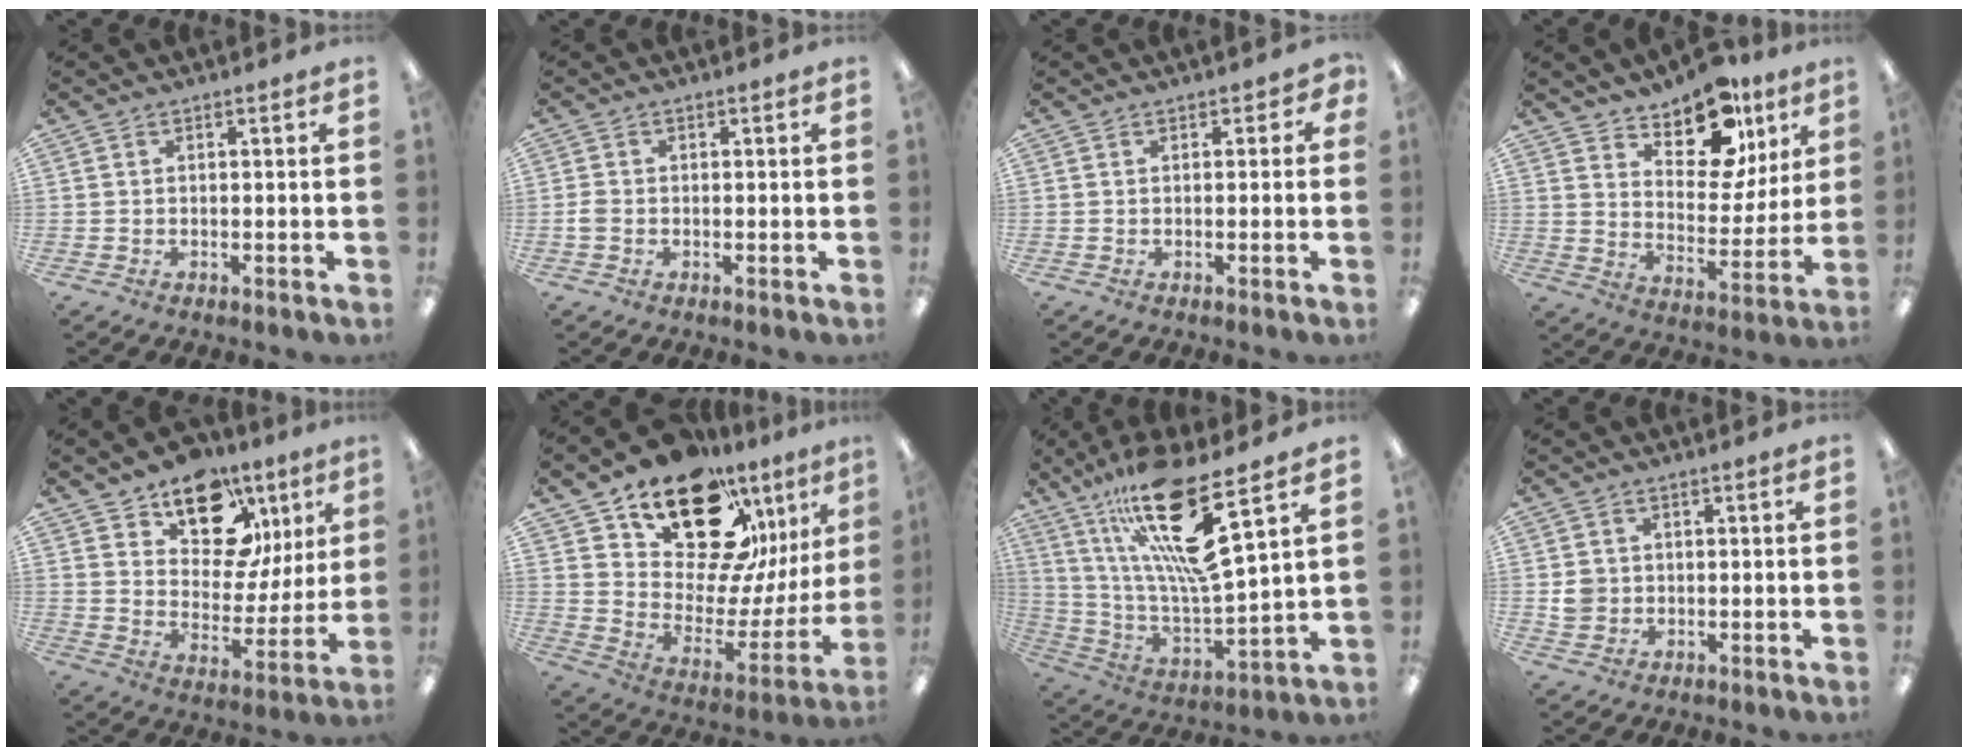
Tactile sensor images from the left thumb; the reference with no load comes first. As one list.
[{"total": 2.0, "force": [-0.5, 1.6, 1.1], "torque": [-0.018, 0.003, -0.008]}, {"total": 1.4, "force": [0.3, 1.2, 0.7], "torque": [-0.006, 0.001, 0.004]}, {"total": 15.4, "force": [11.6, 7.5, 7.0], "torque": [-0.101, -0.075, 0.204]}, {"total": 16.9, "force": [10.8, 10.1, 8.2], "torque": [-0.125, -0.065, 0.196]}, {"total": 20.3, "force": [15.3, 9.4, 9.4], "torque": [-0.152, -0.118, 0.272]}, {"total": 22.2, "force": [14.0, 4.4, 16.8], "torque": [-0.317, -0.081, 0.223]}, {"total": 3.7, "force": [0.3, 3.5, 1.0], "torque": [-0.008, 0.001, 0.004]}]